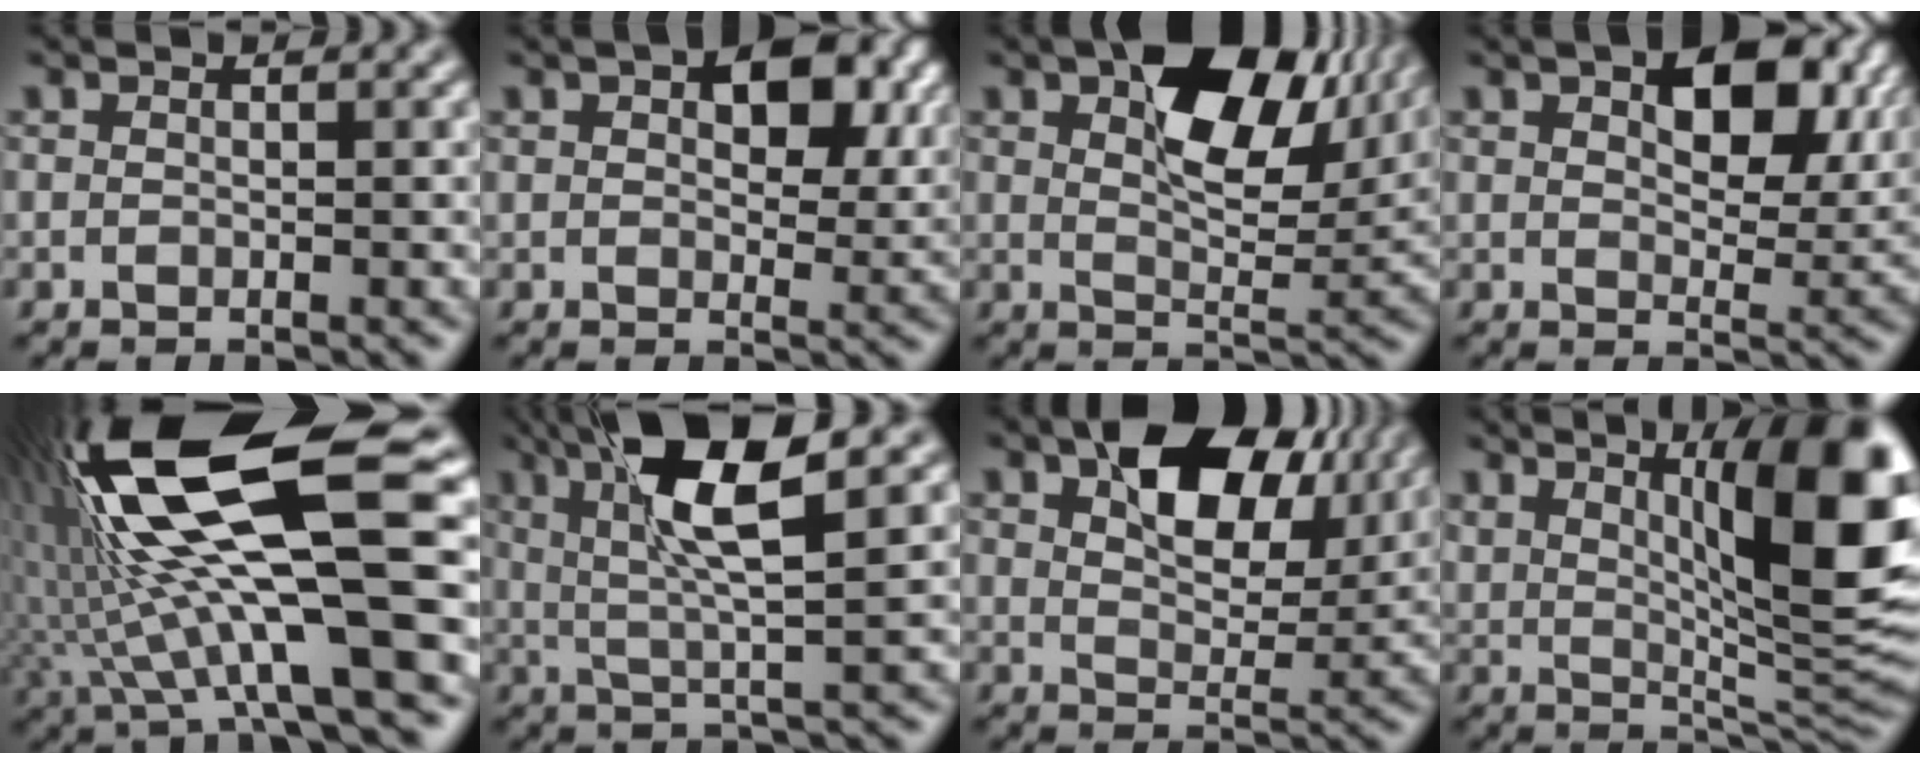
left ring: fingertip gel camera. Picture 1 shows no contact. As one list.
[{"total": 8.1, "force": [3.5, 4.0, 6.2], "torque": [-0.076, 0.014, 0.047]}, {"total": 10.6, "force": [4.7, 5.1, 8.0], "torque": [-0.116, 0.011, 0.069]}, {"total": 9.2, "force": [4.2, 4.3, 7.1], "torque": [-0.098, 0.010, 0.068]}, {"total": 16.6, "force": [2.7, 4.3, 15.8], "torque": [-0.302, 0.006, 0.050]}, {"total": 8.1, "force": [2.9, 1.4, 7.4], "torque": [-0.138, 0.009, 0.053]}, {"total": 9.1, "force": [4.1, 4.8, 6.5], "torque": [-0.106, 0.015, 0.061]}, {"total": 12.0, "force": [4.2, 3.3, 10.8], "torque": [-0.144, -0.006, 0.073]}]